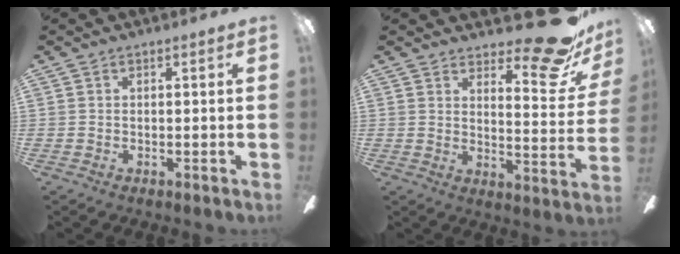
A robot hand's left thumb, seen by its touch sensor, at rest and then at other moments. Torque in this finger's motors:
{"motor_torque": [-0.09, -0.11, -0.23, -0.44, 0.00]}